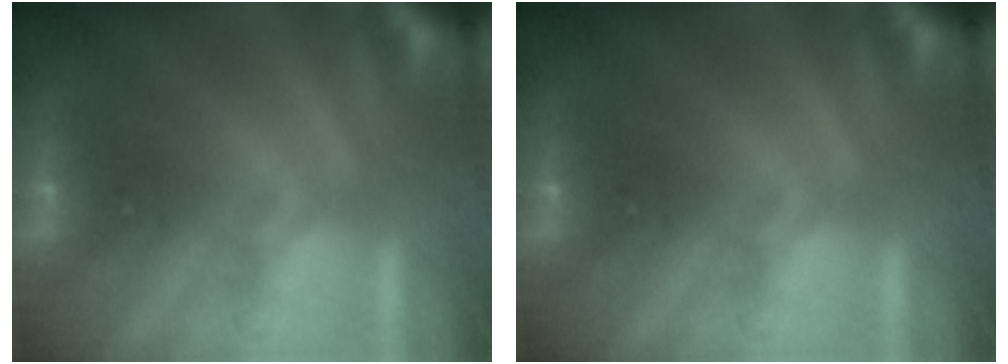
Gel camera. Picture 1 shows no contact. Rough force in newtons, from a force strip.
{"total": 0.0}